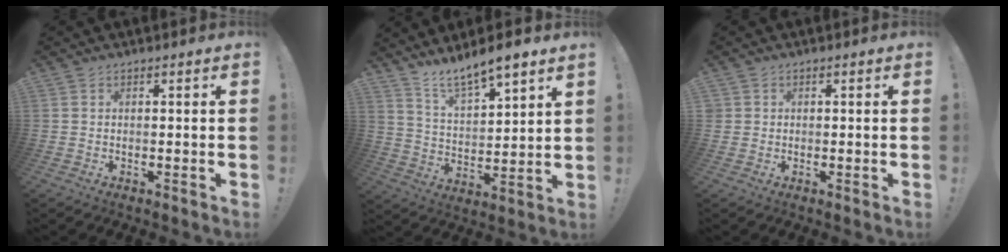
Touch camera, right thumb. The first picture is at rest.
{"total": 9.0, "force": [8.3, 1.6, 3.0], "torque": [-0.059, -0.071, 0.150]}
{"total": 1.3, "force": [0.4, 1.2, 0.1], "torque": [0.006, -0.001, 0.007]}